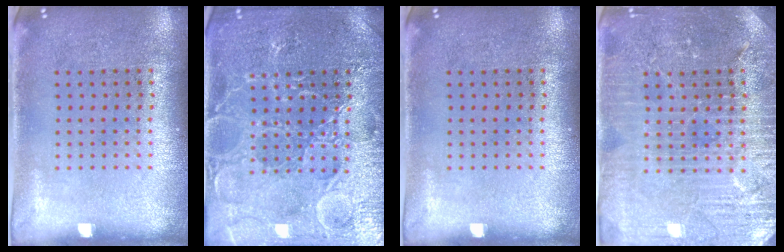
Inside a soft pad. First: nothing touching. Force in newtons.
{"total": 4.4, "press": 4.4, "slide": 0.5}
{"total": 0.0}
{"total": 4.3, "press": 4.0, "slide": 1.4}